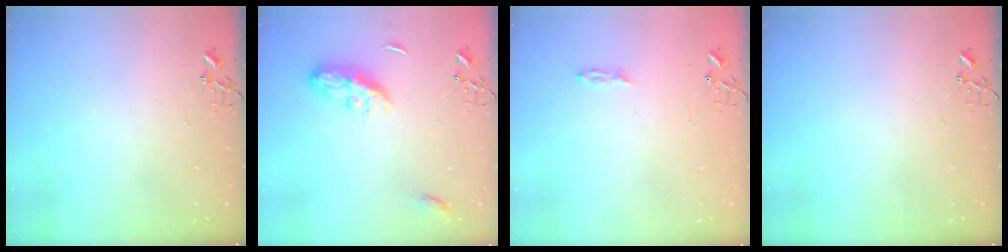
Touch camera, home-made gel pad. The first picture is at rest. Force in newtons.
{"total": 8.5, "press": 8.4, "slide": 0.3}
{"total": 2.7, "press": 2.7, "slide": 0.4}
{"total": 0.0}